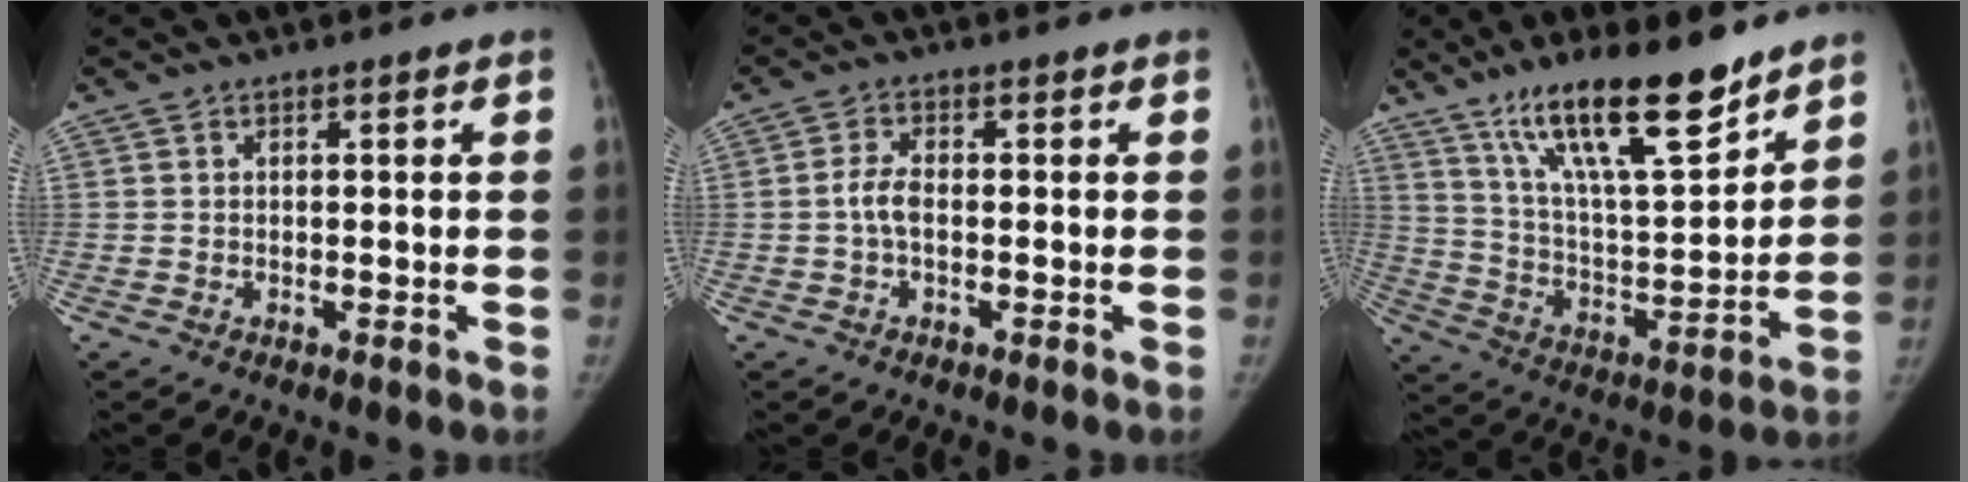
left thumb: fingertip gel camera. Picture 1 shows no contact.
{"total": 3.2, "force": [-0.5, 1.6, 2.7], "torque": [-0.057, 0.010, -0.013]}
{"total": 19.6, "force": [13.8, 4.7, 13.1], "torque": [-0.194, -0.076, 0.245]}